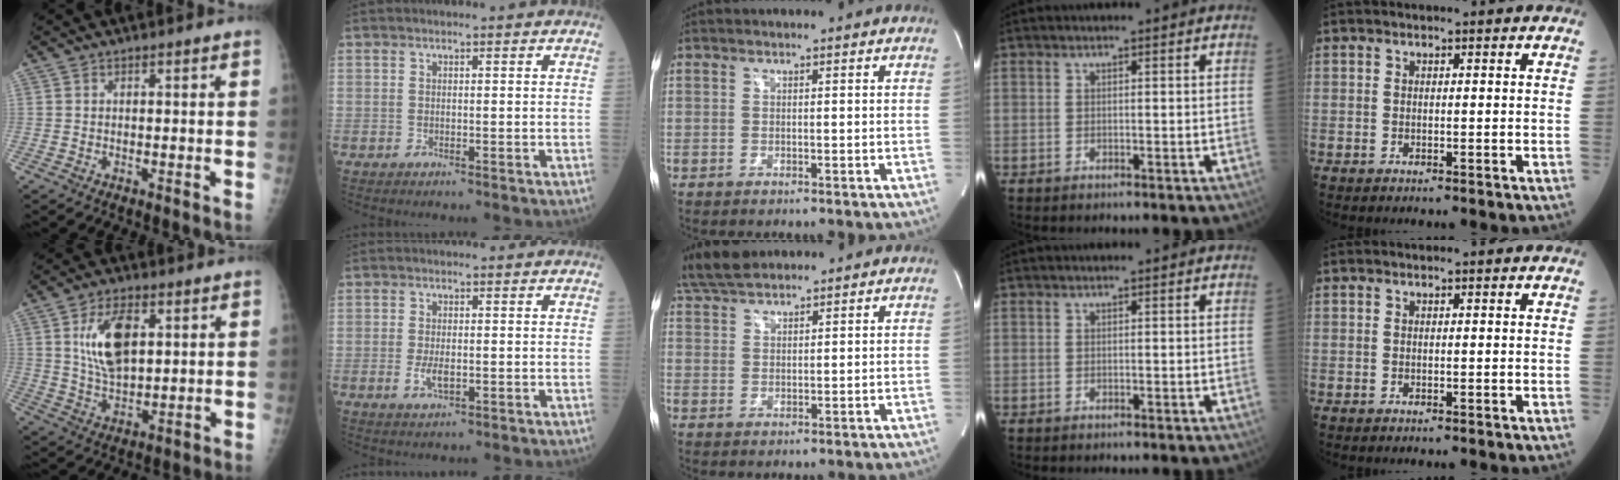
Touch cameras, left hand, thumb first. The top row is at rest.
{"thumb": {"total": 11.3, "force": [3.5, 6.0, 9.0], "torque": [-0.149, -0.014, 0.069]}, "index": {"total": 2.5, "force": [-0.6, 1.0, 2.2], "torque": [-0.051, -0.006, -0.008]}, "middle": {"total": 6.9, "force": [6.1, 1.7, 2.8], "torque": [-0.068, 0.026, 0.122]}}